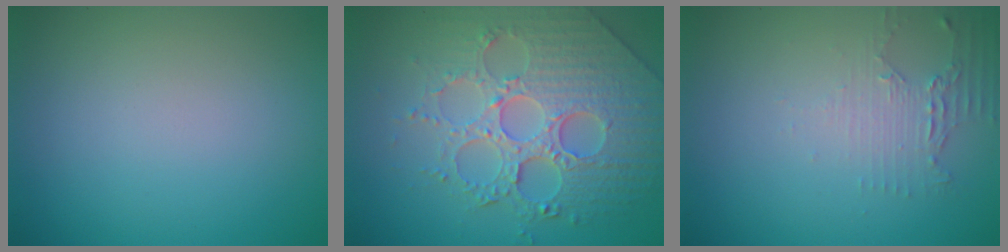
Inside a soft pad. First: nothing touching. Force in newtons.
{"total": 7.8, "press": 6.1, "slide": 4.8}
{"total": 2.3, "press": 1.6, "slide": 1.6}